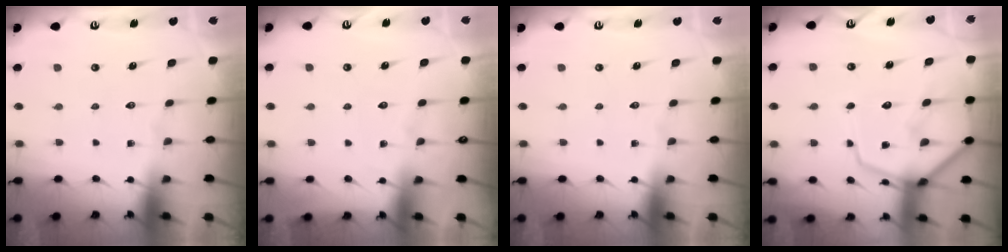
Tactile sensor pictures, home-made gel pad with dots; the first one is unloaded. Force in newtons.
{"total": 4.3, "press": 4.2, "slide": 0.6}
{"total": 0.0}
{"total": 10.6, "press": 10.5, "slide": 1.2}